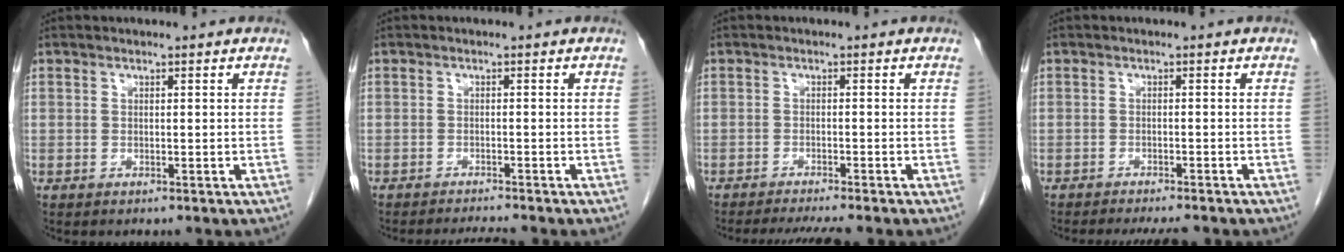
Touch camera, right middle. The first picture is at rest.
{"total": 2.8, "force": [-2.6, -0.9, 0.4], "torque": [-0.009, -0.013, -0.041]}
{"total": 6.1, "force": [-5.4, -0.3, 2.8], "torque": [-0.034, -0.013, -0.084]}
{"total": 6.6, "force": [-5.9, 0.8, 3.0], "torque": [-0.036, -0.010, -0.083]}